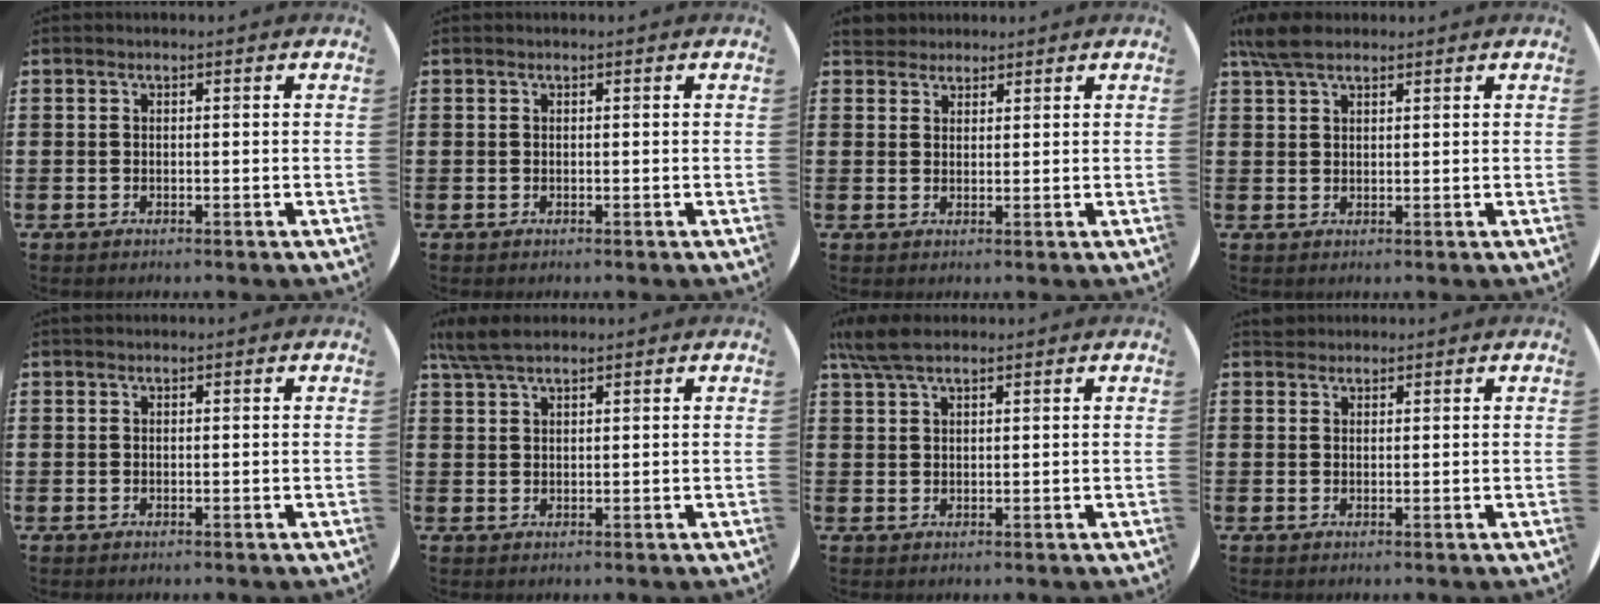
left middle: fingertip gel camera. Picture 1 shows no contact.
{"total": 0.0}
{"total": 2.7, "force": [2.6, 0.9, -0.1], "torque": [0.004, -0.003, 0.049]}
{"total": 4.2, "force": [3.3, 1.5, 2.1], "torque": [-0.050, 0.002, 0.063]}
{"total": 0.0}
{"total": 4.2, "force": [3.4, 0.9, 2.3], "torque": [-0.052, 0.003, 0.063]}
{"total": 4.4, "force": [3.4, 1.4, 2.4], "torque": [-0.056, 0.004, 0.064]}
{"total": 1.3, "force": [1.2, 0.4, -0.1], "torque": [0.000, 0.003, 0.024]}